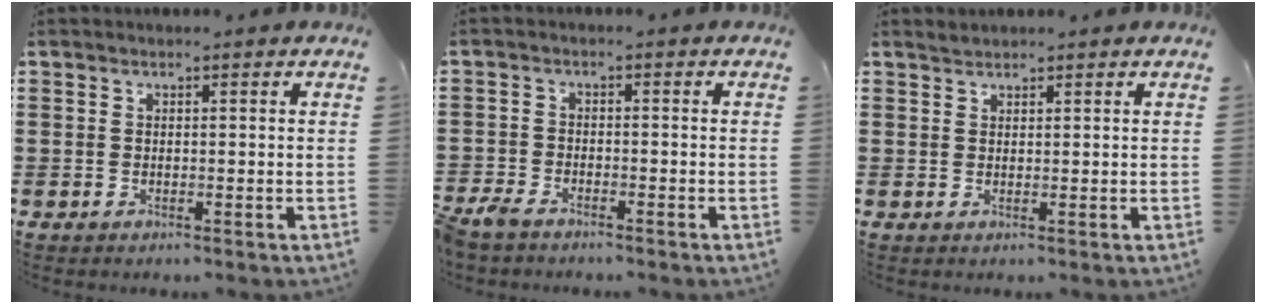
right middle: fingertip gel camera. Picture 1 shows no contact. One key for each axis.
{"total": 2.7, "fx": -2.5, "fy": 0.8, "fz": 0.7, "tx": -0.037, "ty": -0.004, "tz": -0.059}
{"total": 1.0, "fx": 1.0, "fy": 0.2, "fz": -0.3, "tx": 0.003, "ty": 0.002, "tz": 0.020}